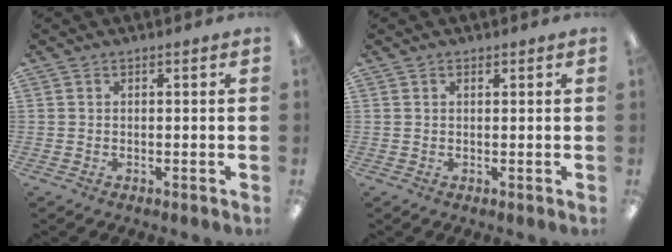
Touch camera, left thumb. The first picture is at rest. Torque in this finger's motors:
{"motor_torque": [0.13, 0.11, -0.10, -0.08, -0.01]}